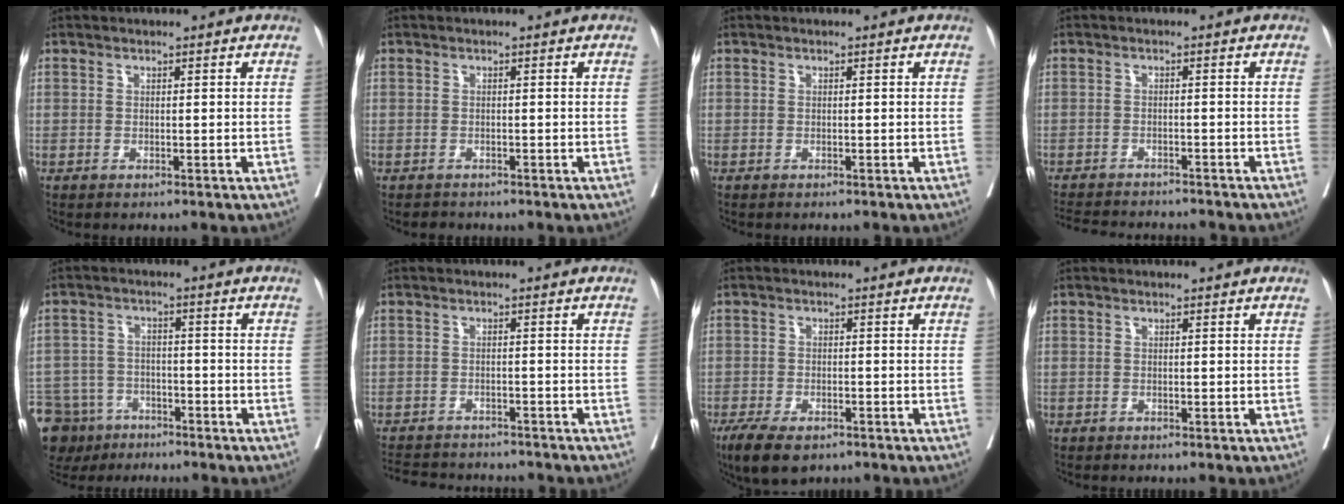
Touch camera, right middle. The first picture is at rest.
{"total": 1.3, "force": [-1.1, 0.6, -0.1], "torque": [-0.004, -0.002, -0.019]}
{"total": 0.6, "force": [-0.5, 0.1, 0.2], "torque": [-0.001, -0.001, -0.011]}
{"total": 11.7, "force": [-10.9, 1.9, 3.8], "torque": [-0.064, -0.006, -0.146]}
{"total": 11.9, "force": [-8.3, 8.0, 3.1], "torque": [-0.083, 0.005, -0.133]}
{"total": 11.3, "force": [-10.4, 2.8, 3.4], "torque": [-0.067, 0.000, -0.138]}
{"total": 4.6, "force": [-3.2, 2.9, 1.7], "torque": [-0.027, 0.002, -0.046]}
{"total": 0.0}